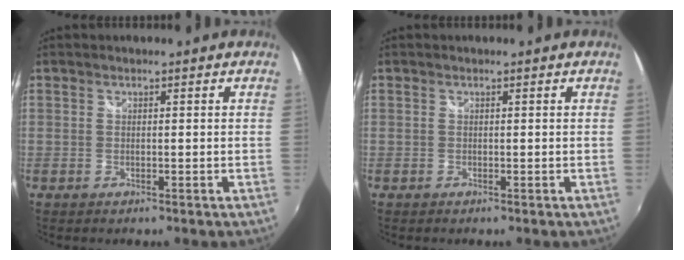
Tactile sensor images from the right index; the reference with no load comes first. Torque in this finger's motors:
{"motor_torque": [-0.38, 0.26, 0.01, 0.00]}